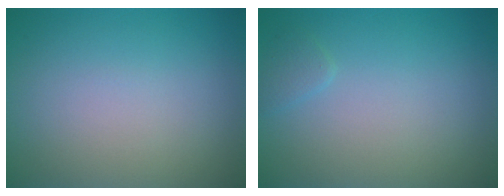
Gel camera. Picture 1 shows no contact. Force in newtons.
{"total": 0.8, "press": 0.8, "slide": 0.1}